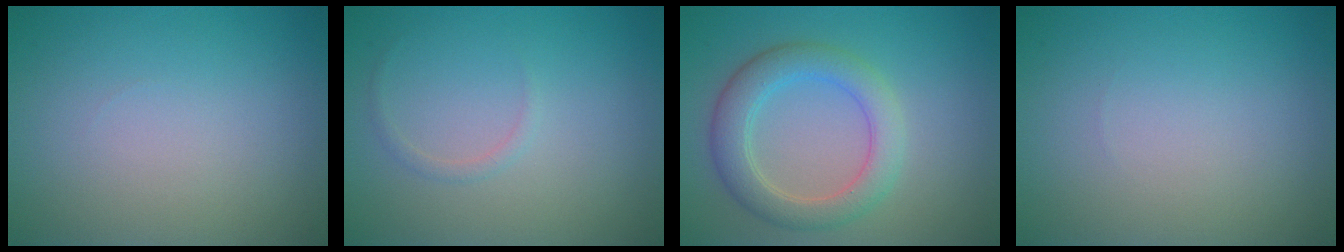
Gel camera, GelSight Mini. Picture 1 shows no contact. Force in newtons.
{"total": 0.7, "press": 0.7, "slide": 0.1}
{"total": 4.4, "press": 4.4, "slide": 0.1}
{"total": 0.0}